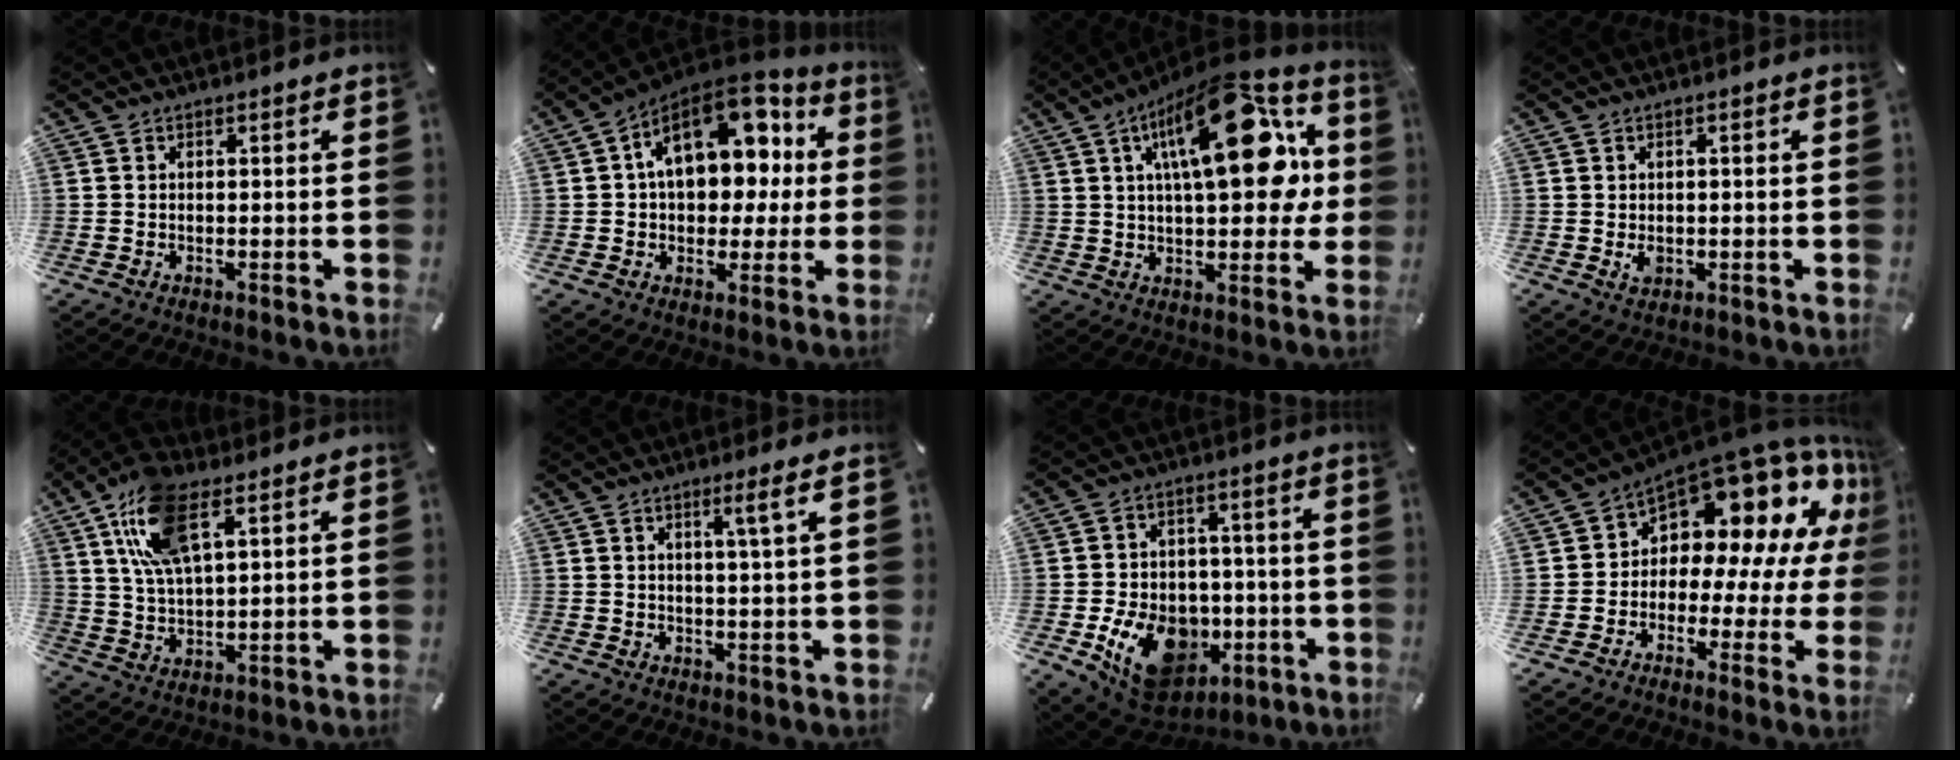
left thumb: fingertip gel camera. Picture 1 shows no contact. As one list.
[{"total": 17.4, "force": [5.3, 11.7, 11.7], "torque": [-0.183, -0.031, 0.095]}, {"total": 24.2, "force": [8.0, 11.6, 19.6], "torque": [-0.283, -0.029, 0.124]}, {"total": 2.1, "force": [-0.3, 1.5, 1.5], "torque": [-0.029, 0.002, -0.006]}, {"total": 14.8, "force": [8.1, 6.2, 10.7], "torque": [-0.225, -0.010, 0.144]}, {"total": 5.2, "force": [2.4, -0.3, 4.6], "torque": [-0.085, -0.005, 0.034]}, {"total": 16.0, "force": [-5.3, 12.1, 9.1], "torque": [-0.146, 0.026, -0.077]}, {"total": 14.3, "force": [7.8, 8.7, 8.3], "torque": [-0.121, -0.082, 0.130]}]